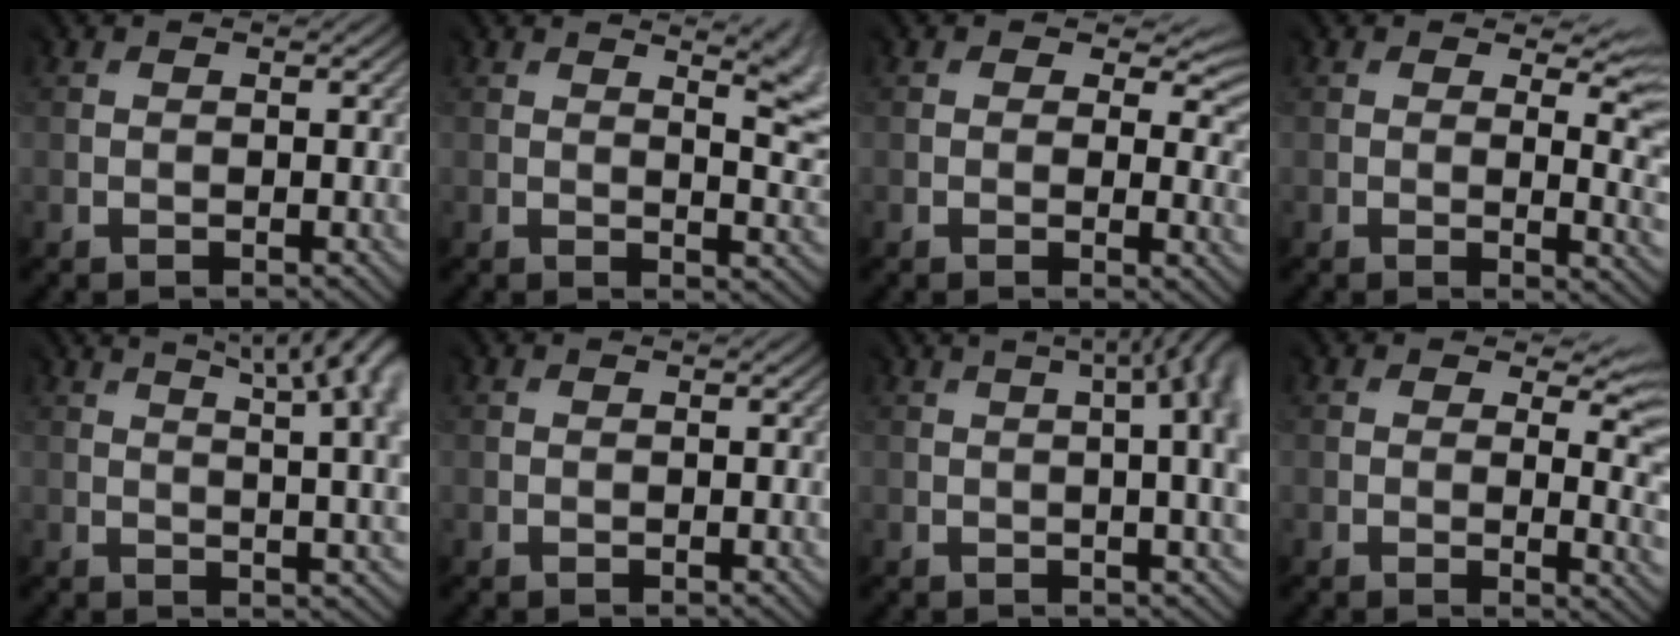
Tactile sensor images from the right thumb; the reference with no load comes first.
{"total": 5.9, "force": [2.8, 1.6, 4.9], "torque": [-0.048, 0.008, 0.037]}
{"total": 5.5, "force": [1.7, 3.2, 4.1], "torque": [-0.058, -0.008, 0.025]}
{"total": 6.1, "force": [1.9, 2.8, 5.1], "torque": [-0.077, -0.011, 0.031]}
{"total": 14.3, "force": [5.8, 4.9, 12.2], "torque": [-0.131, 0.057, 0.072]}
{"total": 0.0}
{"total": 11.8, "force": [1.7, 4.3, 10.8], "torque": [-0.111, 0.048, 0.016]}
{"total": 6.0, "force": [1.8, 3.0, 4.9], "torque": [-0.073, -0.011, 0.030]}